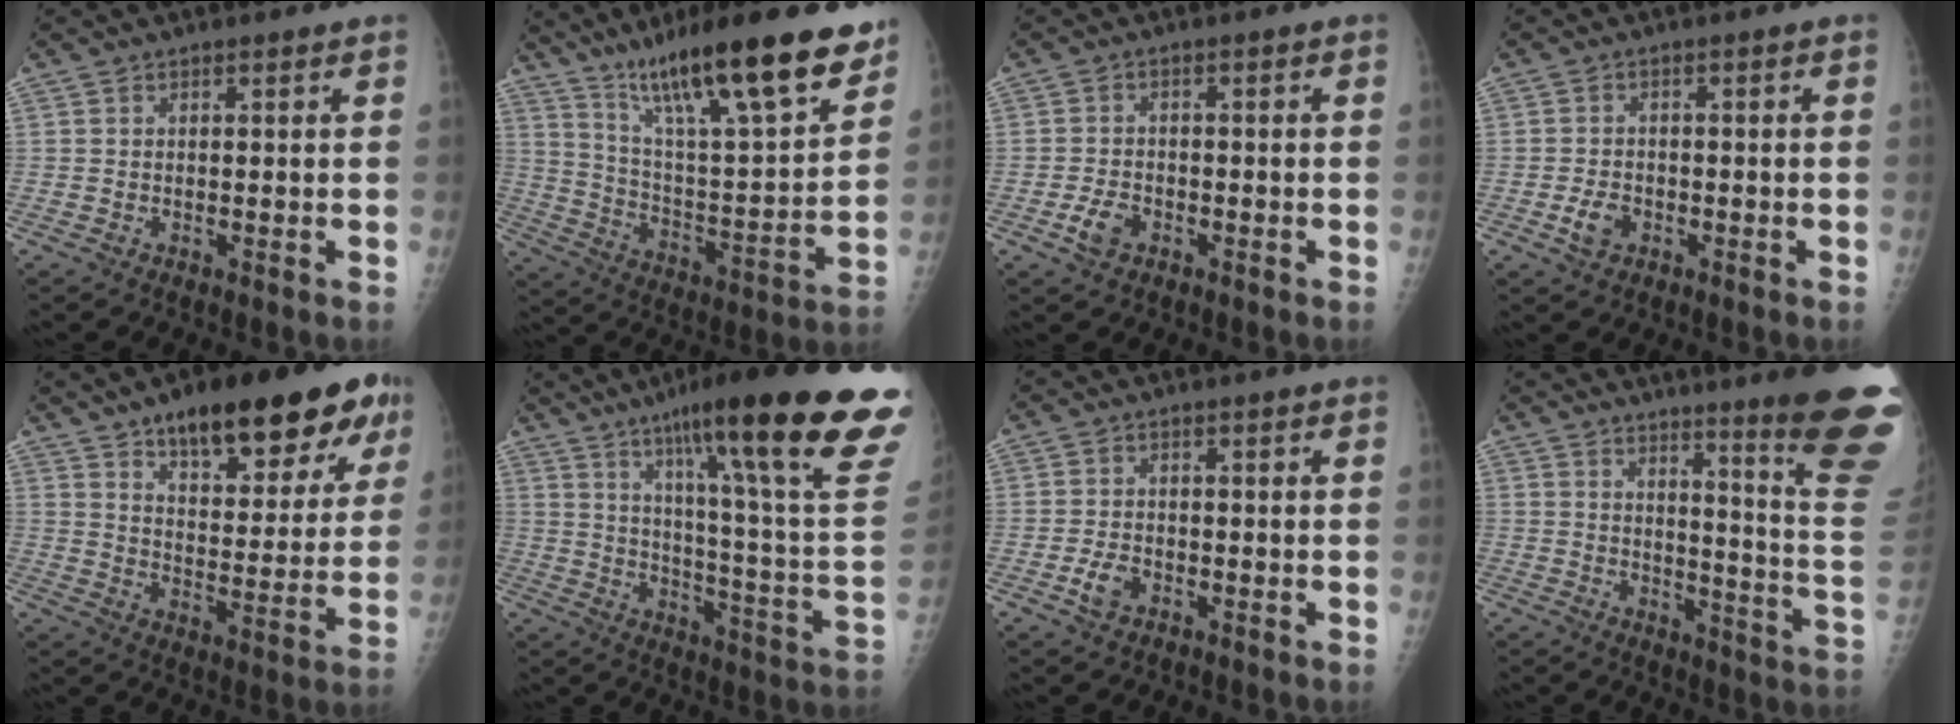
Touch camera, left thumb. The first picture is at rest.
{"total": 25.6, "force": [17.2, 4.8, 18.4], "torque": [-0.275, -0.063, 0.287]}
{"total": 3.9, "force": [-1.9, 2.5, 2.3], "torque": [-0.041, 0.013, -0.035]}
{"total": 3.6, "force": [-1.5, 2.5, 2.1], "torque": [-0.035, 0.010, -0.026]}
{"total": 23.1, "force": [13.8, 8.2, 16.5], "torque": [-0.190, -0.037, 0.202]}
{"total": 32.3, "force": [19.2, 4.1, 25.7], "torque": [-0.301, -0.059, 0.279]}
{"total": 3.5, "force": [-1.6, 2.2, 2.1], "torque": [-0.038, 0.011, -0.029]}
{"total": 20.3, "force": [14.0, 0.8, 14.7], "torque": [-0.162, -0.112, 0.176]}